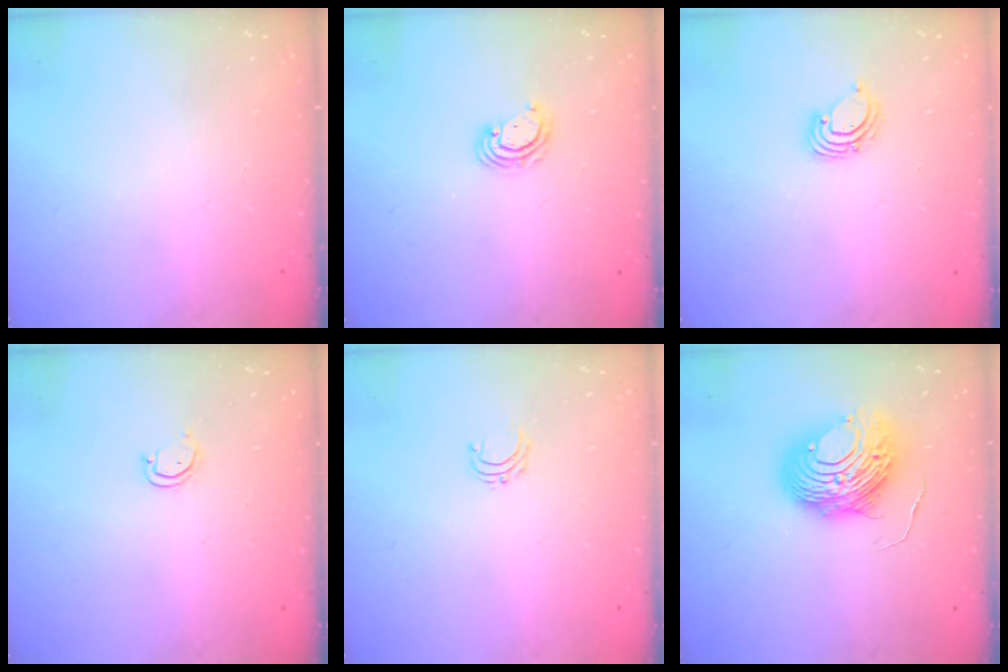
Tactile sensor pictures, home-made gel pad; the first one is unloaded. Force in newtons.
{"total": 4.1, "press": 4.1, "slide": 0.4}
{"total": 2.6, "press": 2.6, "slide": 0.2}
{"total": 3.2, "press": 3.2, "slide": 0.2}
{"total": 3.7, "press": 3.7, "slide": 0.3}
{"total": 12.7, "press": 12.7, "slide": 1.3}